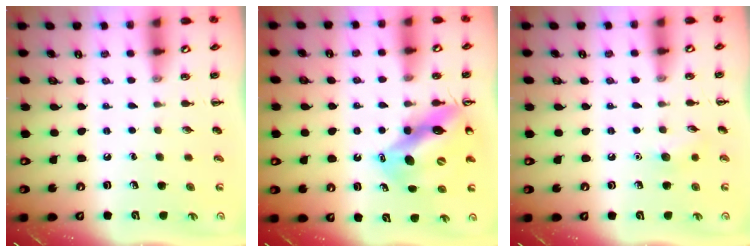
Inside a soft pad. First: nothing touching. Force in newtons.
{"total": 12.8, "press": 12.2, "slide": 3.9}
{"total": 5.6, "press": 5.4, "slide": 1.3}